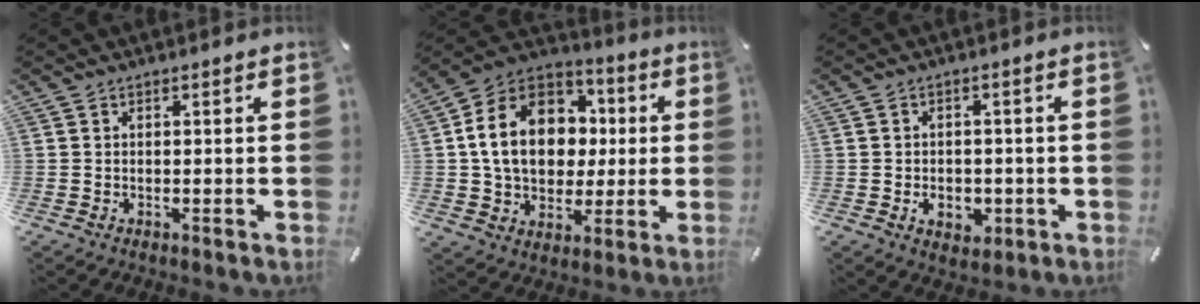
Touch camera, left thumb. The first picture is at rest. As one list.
[{"total": 17.7, "force": [1.4, 14.4, 10.2], "torque": [-0.205, 0.010, 0.029]}, {"total": 5.0, "force": [-1.3, 3.9, 2.9], "torque": [-0.039, 0.000, -0.024]}]